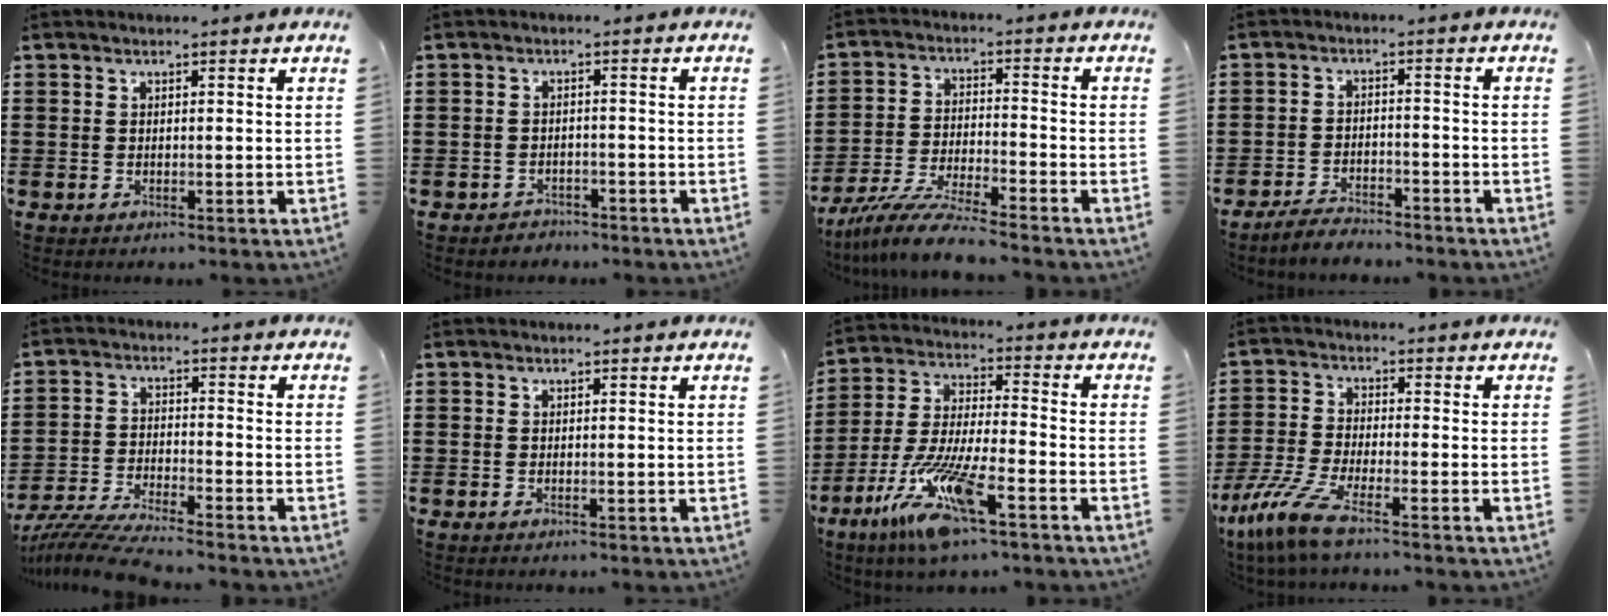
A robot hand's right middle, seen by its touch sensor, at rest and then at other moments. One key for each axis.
{"total": 2.1, "fx": -2.0, "fy": 0.6, "fz": -0.2, "tx": -0.003, "ty": 0.002, "tz": -0.046}
{"total": 8.4, "fx": -7.6, "fy": 0.2, "fz": 3.5, "tx": -0.072, "ty": 0.001, "tz": -0.149}
{"total": 3.5, "fx": -3.5, "fy": 0.4, "fz": 0.4, "tx": -0.010, "ty": 0.008, "tz": -0.073}
{"total": 6.8, "fx": -6.5, "fy": -0.2, "fz": 2.0, "tx": -0.055, "ty": -0.012, "tz": -0.131}
{"total": 0.0}
{"total": 12.5, "fx": -8.2, "fy": 1.7, "fz": 9.3, "tx": -0.199, "ty": -0.007, "tz": -0.159}
{"total": 7.4, "fx": -5.5, "fy": 0.7, "fz": 4.9, "tx": -0.125, "ty": -0.019, "tz": -0.113}